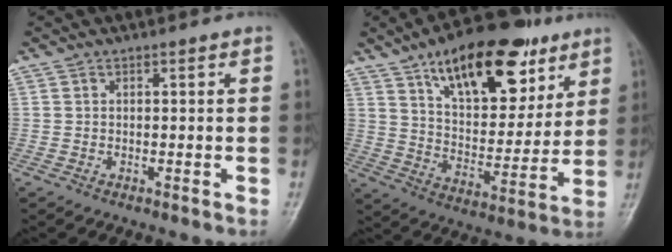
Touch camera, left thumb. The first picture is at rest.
{"total": 22.8, "force": [12.5, 10.9, 15.7], "torque": [-0.195, -0.039, 0.204]}